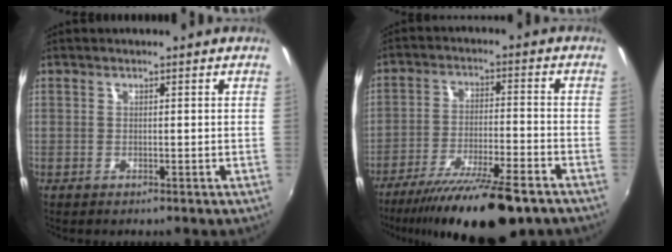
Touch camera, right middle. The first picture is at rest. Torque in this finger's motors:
{"motor_torque": [1.07, -1.07, 0.52, 0.11]}